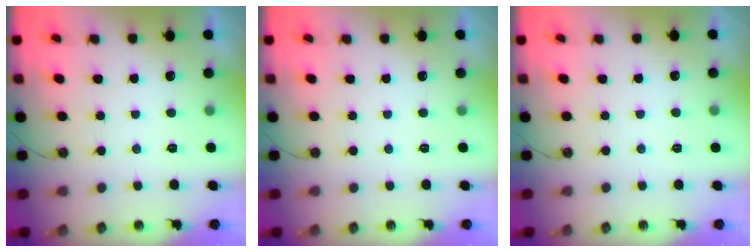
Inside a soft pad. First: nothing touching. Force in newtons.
{"total": 0.0}
{"total": 1.4, "press": 1.3, "slide": 0.3}